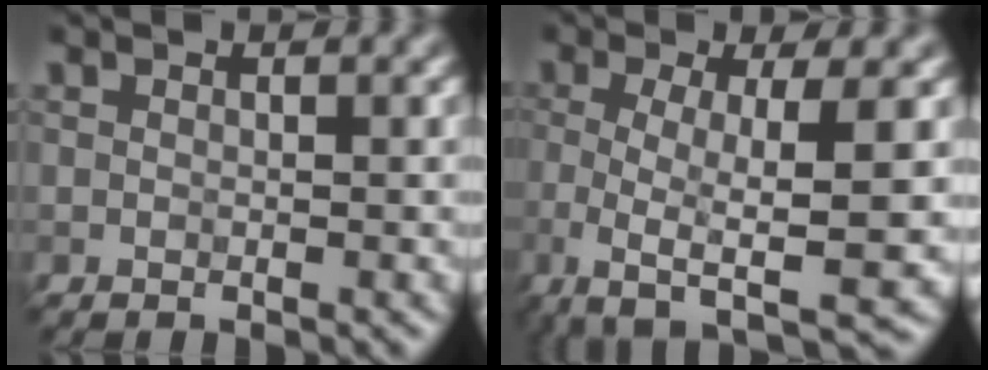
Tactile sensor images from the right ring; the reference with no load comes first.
{"total": 8.0, "force": [-2.1, 2.3, 7.4], "torque": [-0.112, -0.017, -0.041]}